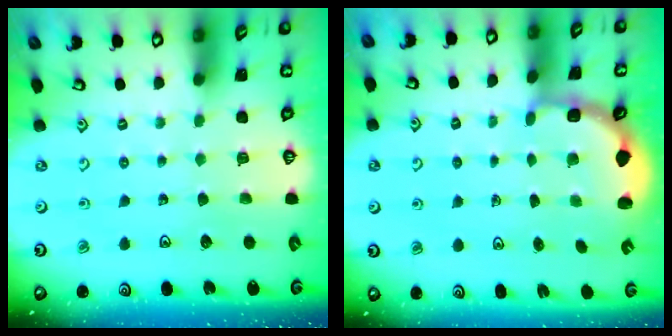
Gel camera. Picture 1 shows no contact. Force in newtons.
{"total": 2.8, "press": 2.5, "slide": 1.4}